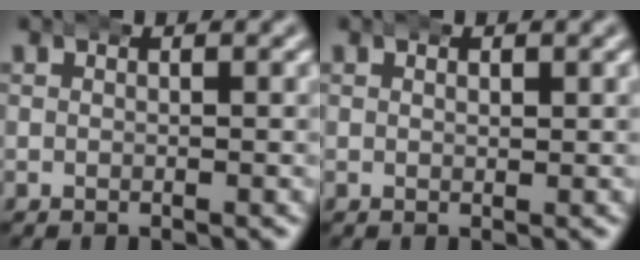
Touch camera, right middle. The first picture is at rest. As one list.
[{"total": 0.6, "force": [0.3, 0.3, 0.3], "torque": [-0.003, -0.003, 0.005]}]